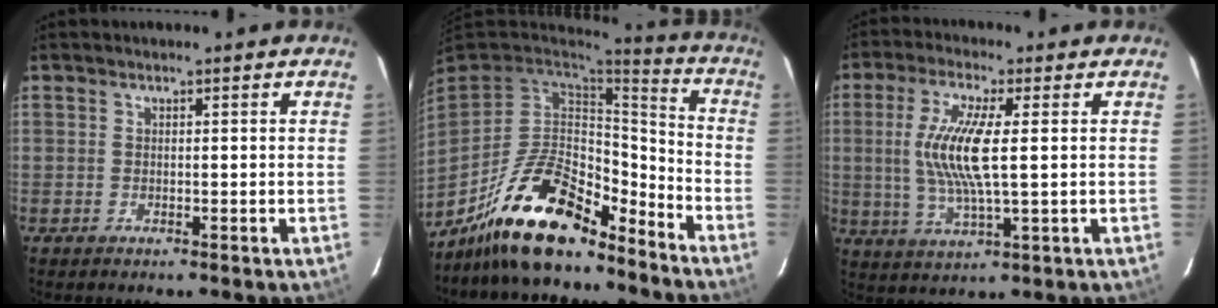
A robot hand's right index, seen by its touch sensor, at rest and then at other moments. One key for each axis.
{"total": 18.6, "fx": -13.9, "fy": 6.2, "fz": 10.6, "tx": -0.221, "ty": -0.002, "tz": -0.249}
{"total": 11.3, "fx": 1.1, "fy": 2.3, "fz": 11.0, "tx": -0.220, "ty": -0.003, "tz": 0.024}